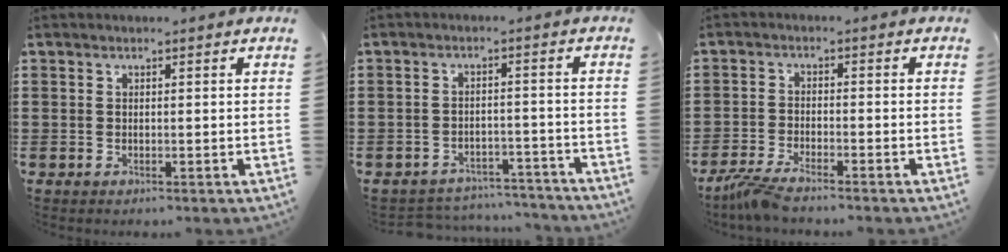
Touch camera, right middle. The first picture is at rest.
{"total": 3.9, "force": [-3.8, 0.7, 0.0], "torque": [-0.006, 0.005, -0.081]}
{"total": 3.7, "force": [-3.3, -0.1, 1.7], "torque": [-0.052, -0.015, -0.067]}